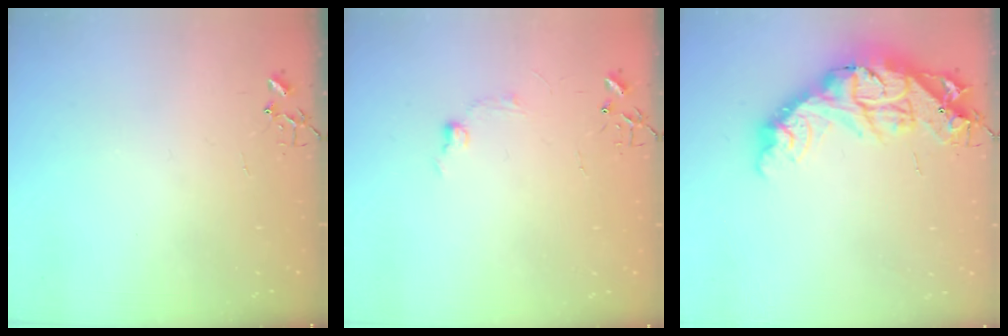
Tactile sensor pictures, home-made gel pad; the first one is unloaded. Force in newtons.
{"total": 6.4, "press": 6.3, "slide": 0.9}
{"total": 21.4, "press": 21.3, "slide": 2.0}